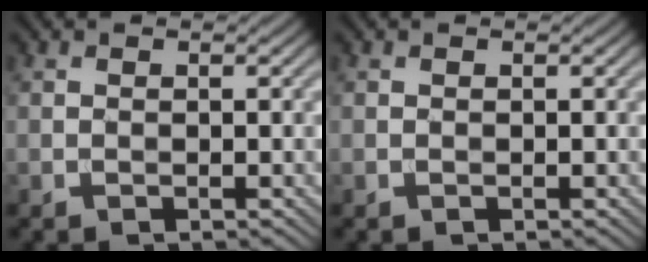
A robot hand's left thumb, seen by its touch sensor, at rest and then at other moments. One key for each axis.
{"total": 0.0}